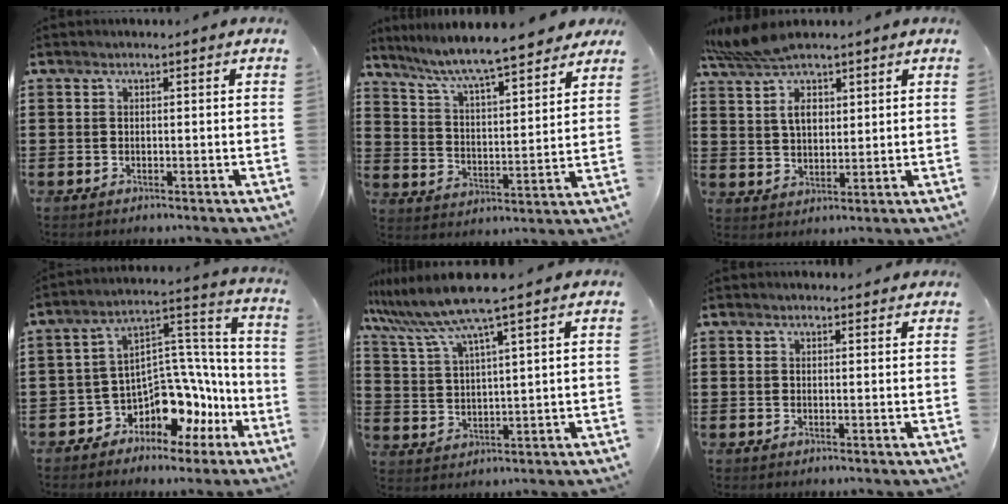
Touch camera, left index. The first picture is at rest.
{"total": 6.9, "force": [6.2, 0.3, 3.1], "torque": [-0.087, -0.039, 0.101]}
{"total": 7.5, "force": [4.7, 3.6, 4.6], "torque": [-0.107, 0.005, 0.086]}
{"total": 8.5, "force": [-5.6, 5.5, 3.2], "torque": [-0.062, -0.008, -0.098]}
{"total": 8.1, "force": [6.6, -0.7, 4.7], "torque": [-0.121, -0.035, 0.110]}
{"total": 1.0, "force": [0.9, 0.3, 0.1], "torque": [0.004, -0.001, 0.016]}